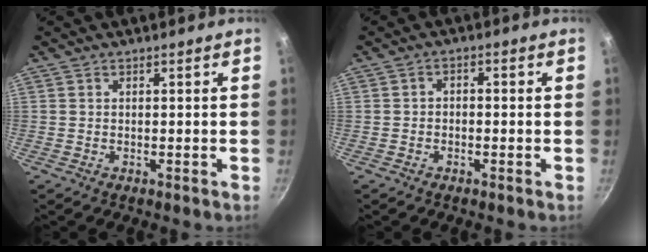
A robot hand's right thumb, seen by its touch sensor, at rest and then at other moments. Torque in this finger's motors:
{"motor_torque": [0.06, -0.02, 0.10, 0.14, 0.09]}